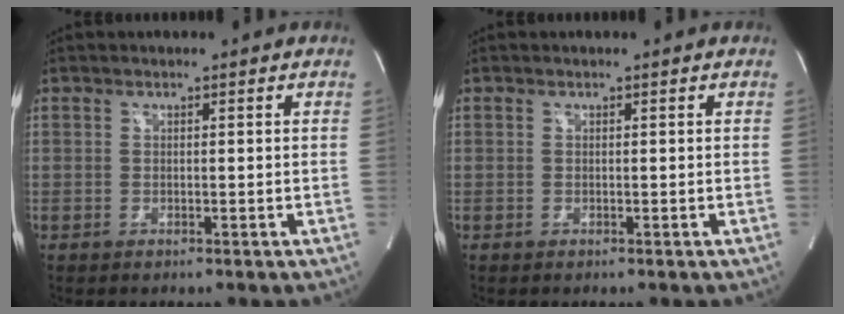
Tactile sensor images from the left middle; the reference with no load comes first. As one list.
[{"total": 0.0}]